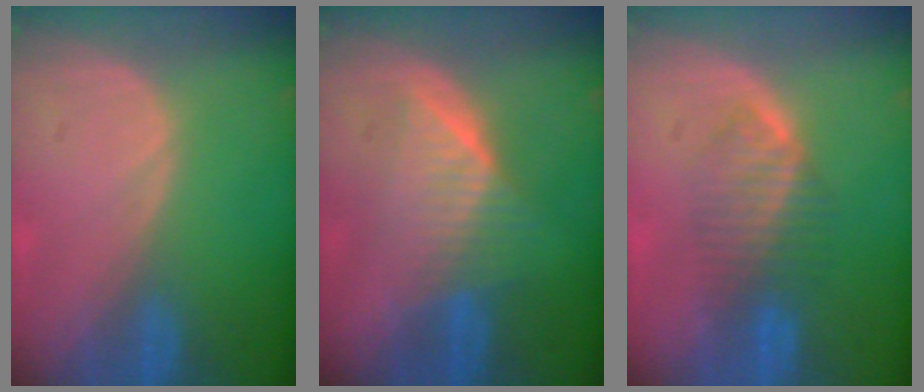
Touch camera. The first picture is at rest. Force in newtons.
{"total": 6.5, "press": 6.2, "slide": 1.8}
{"total": 4.8, "press": 4.7, "slide": 1.0}